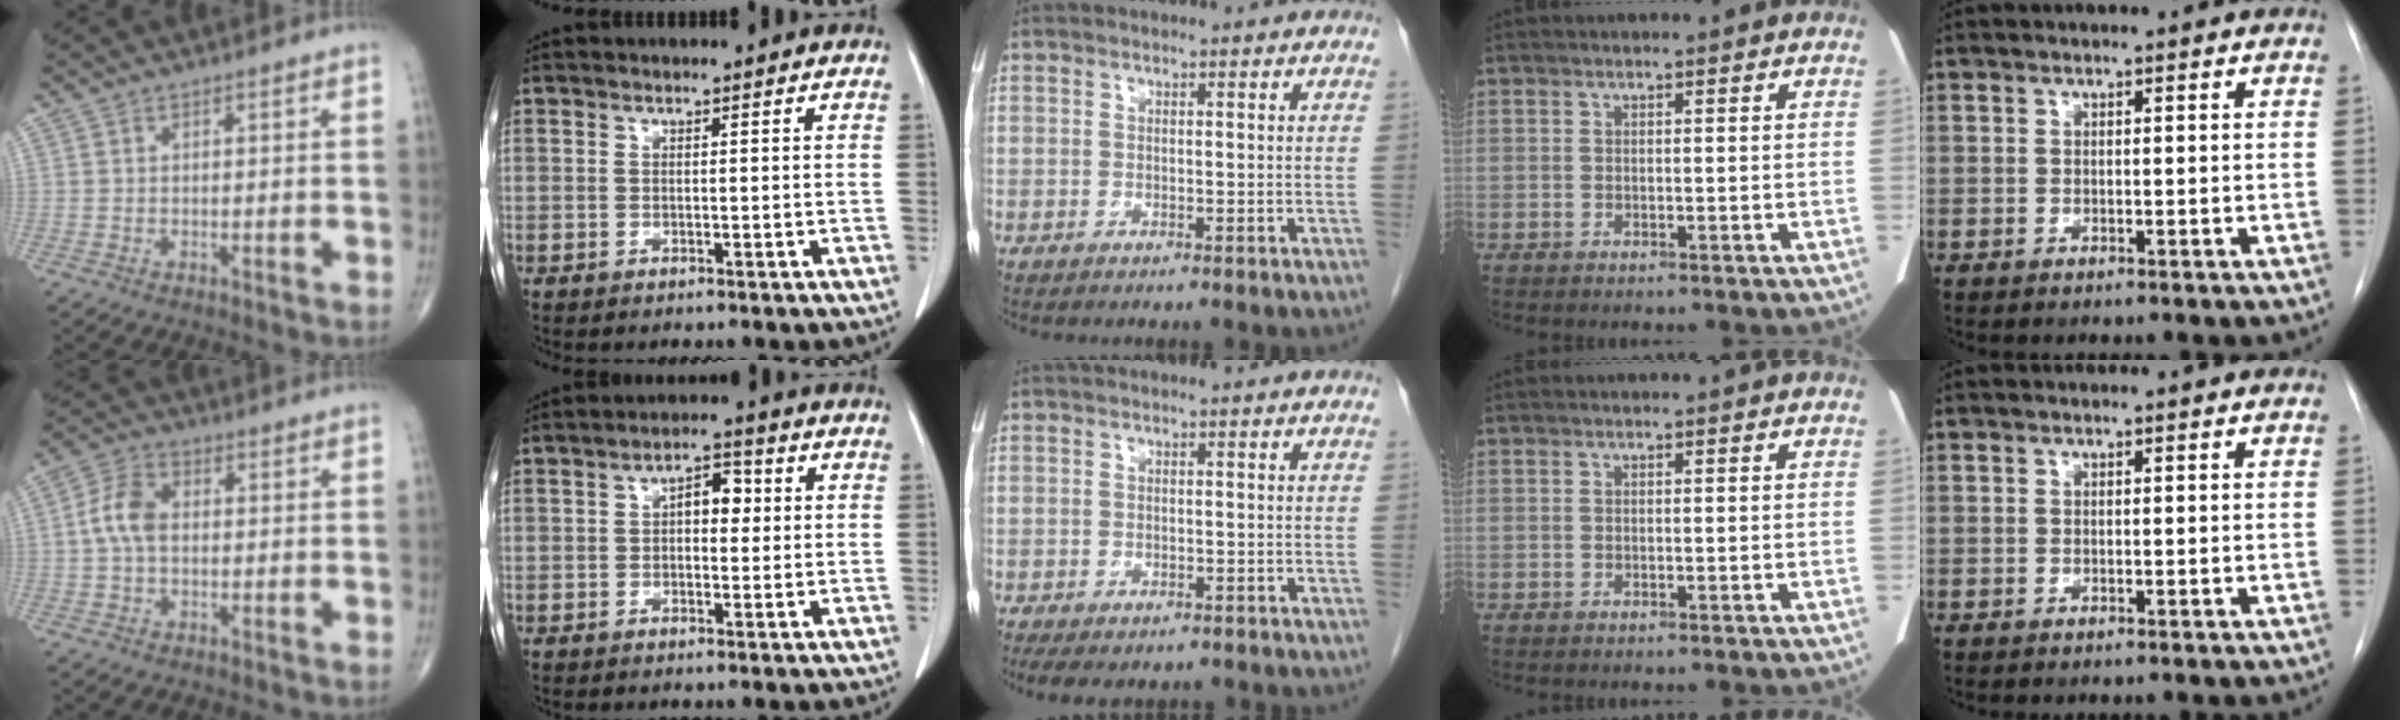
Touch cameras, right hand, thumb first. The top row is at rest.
{"thumb": {"total": 6.3, "force": [0.1, 4.1, 4.8], "torque": [-0.098, 0.018, -0.006]}, "index": {"total": 4.6, "force": [0.7, 2.4, 3.9], "torque": [-0.060, 0.020, 0.007]}, "middle": {"total": 5.3, "force": [-4.0, 2.6, 2.5], "torque": [-0.031, -0.006, -0.053]}}